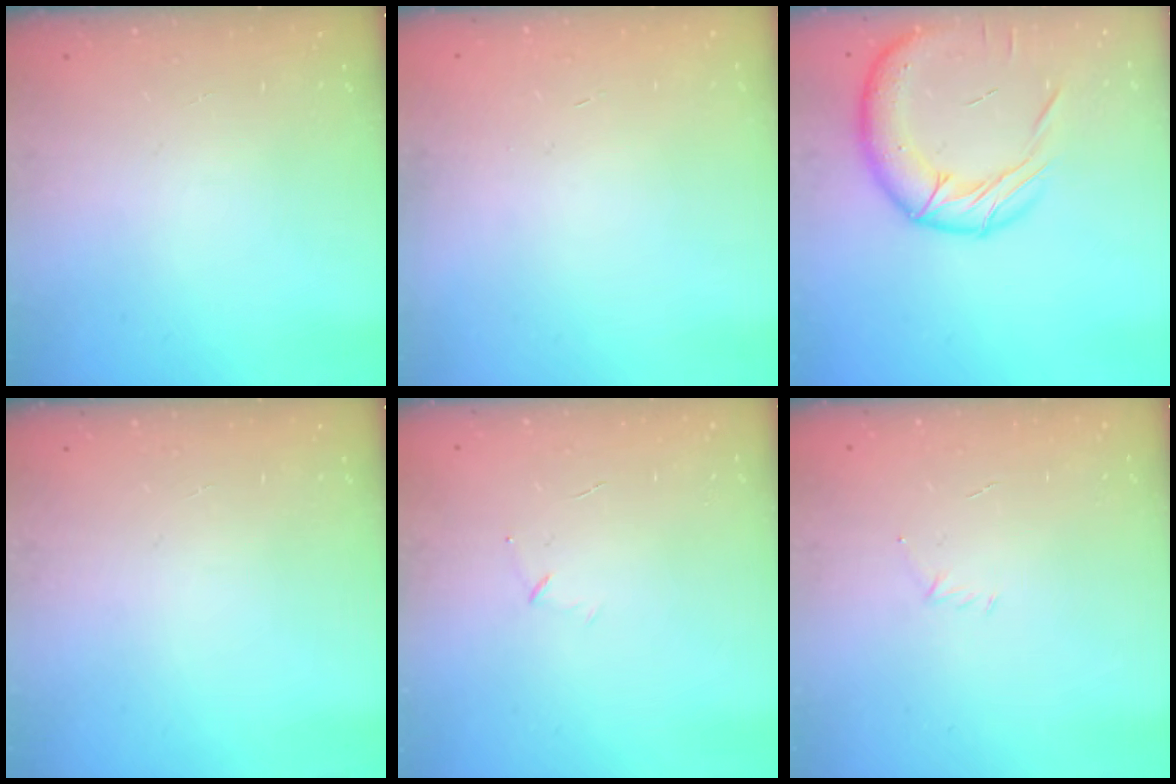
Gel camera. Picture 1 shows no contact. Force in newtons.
{"total": 0.6, "press": 0.5, "slide": 0.2}
{"total": 18.1, "press": 17.9, "slide": 2.6}
{"total": 0.0}
{"total": 3.6, "press": 3.5, "slide": 0.9}
{"total": 2.9, "press": 2.8, "slide": 0.8}